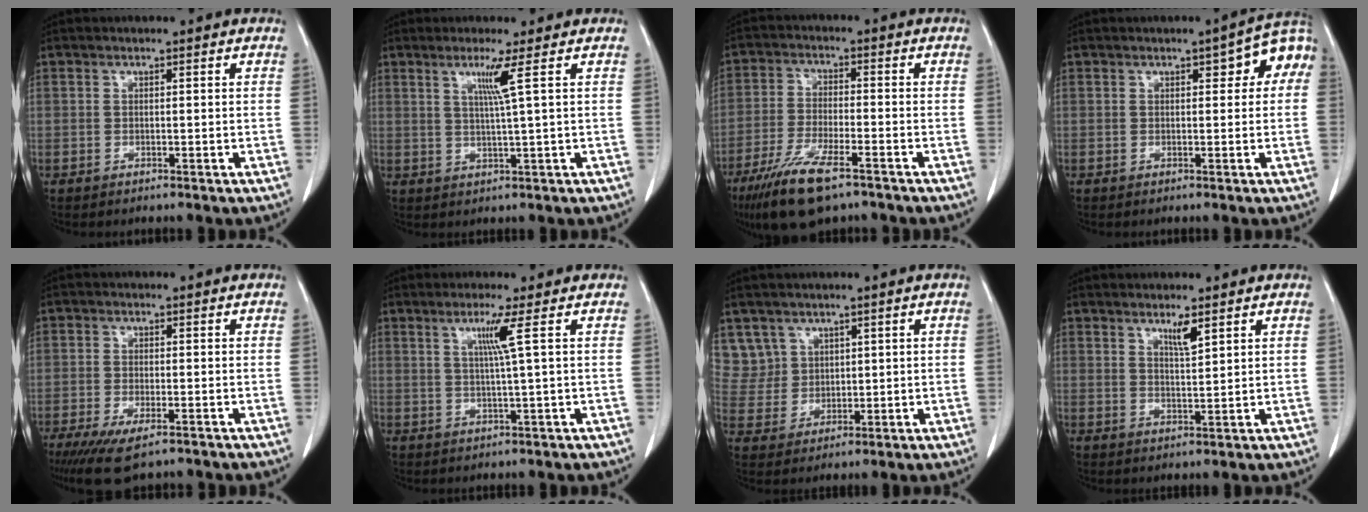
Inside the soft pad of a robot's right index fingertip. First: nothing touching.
{"total": 3.8, "force": [1.5, -1.4, 3.2], "torque": [-0.066, -0.009, 0.033]}
{"total": 10.9, "force": [-7.2, 2.4, 7.7], "torque": [-0.147, -0.024, -0.125]}
{"total": 6.1, "force": [1.6, 2.1, 5.5], "torque": [-0.063, 0.029, 0.013]}
{"total": 7.4, "force": [-5.1, 1.9, 5.0], "torque": [-0.081, -0.017, -0.079]}
{"total": 3.8, "force": [1.3, -1.4, 3.3], "torque": [-0.067, -0.007, 0.028]}
{"total": 7.2, "force": [4.4, 5.7, -0.2], "torque": [0.001, 0.013, 0.102]}
{"total": 3.0, "force": [2.0, 0.2, 2.2], "torque": [-0.042, -0.007, 0.037]}